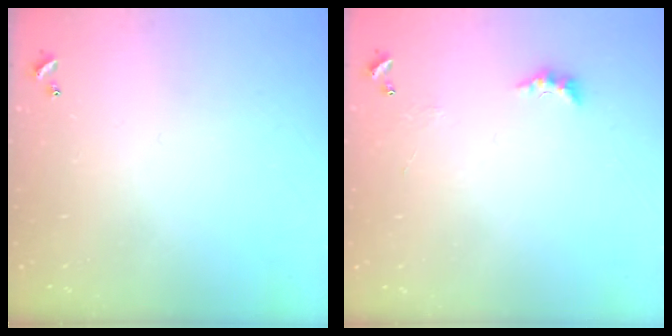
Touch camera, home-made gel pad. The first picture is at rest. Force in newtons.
{"total": 2.4, "press": 2.3, "slide": 0.6}